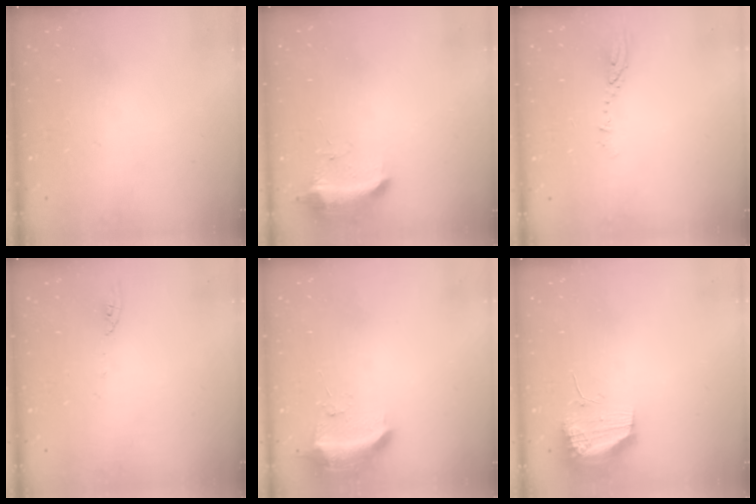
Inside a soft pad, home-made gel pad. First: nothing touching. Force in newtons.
{"total": 9.1, "press": 9.1, "slide": 0.0}
{"total": 3.5, "press": 3.4, "slide": 0.3}
{"total": 3.8, "press": 3.7, "slide": 0.4}
{"total": 9.5, "press": 9.4, "slide": 1.8}
{"total": 10.6, "press": 10.5, "slide": 1.3}